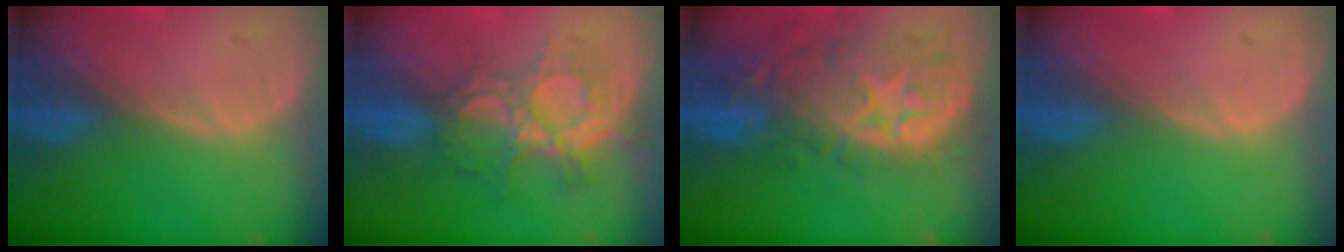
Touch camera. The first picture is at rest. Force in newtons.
{"total": 9.2, "press": 7.9, "slide": 4.7}
{"total": 11.8, "press": 10.1, "slide": 6.1}
{"total": 0.0}